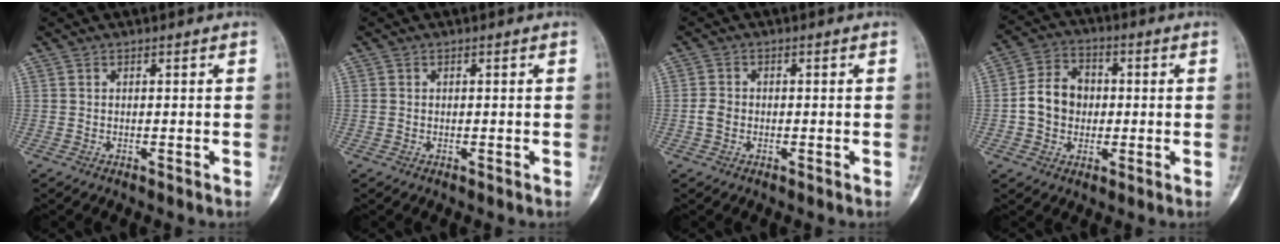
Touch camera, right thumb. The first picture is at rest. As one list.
[{"total": 0.5, "force": [0.0, 0.5, 0.2], "torque": [-0.001, 0.003, 0.001]}, {"total": 2.3, "force": [-0.5, 1.9, 1.2], "torque": [-0.021, 0.008, -0.012]}, {"total": 9.1, "force": [-0.4, 7.4, 5.2], "torque": [-0.067, 0.023, -0.016]}]